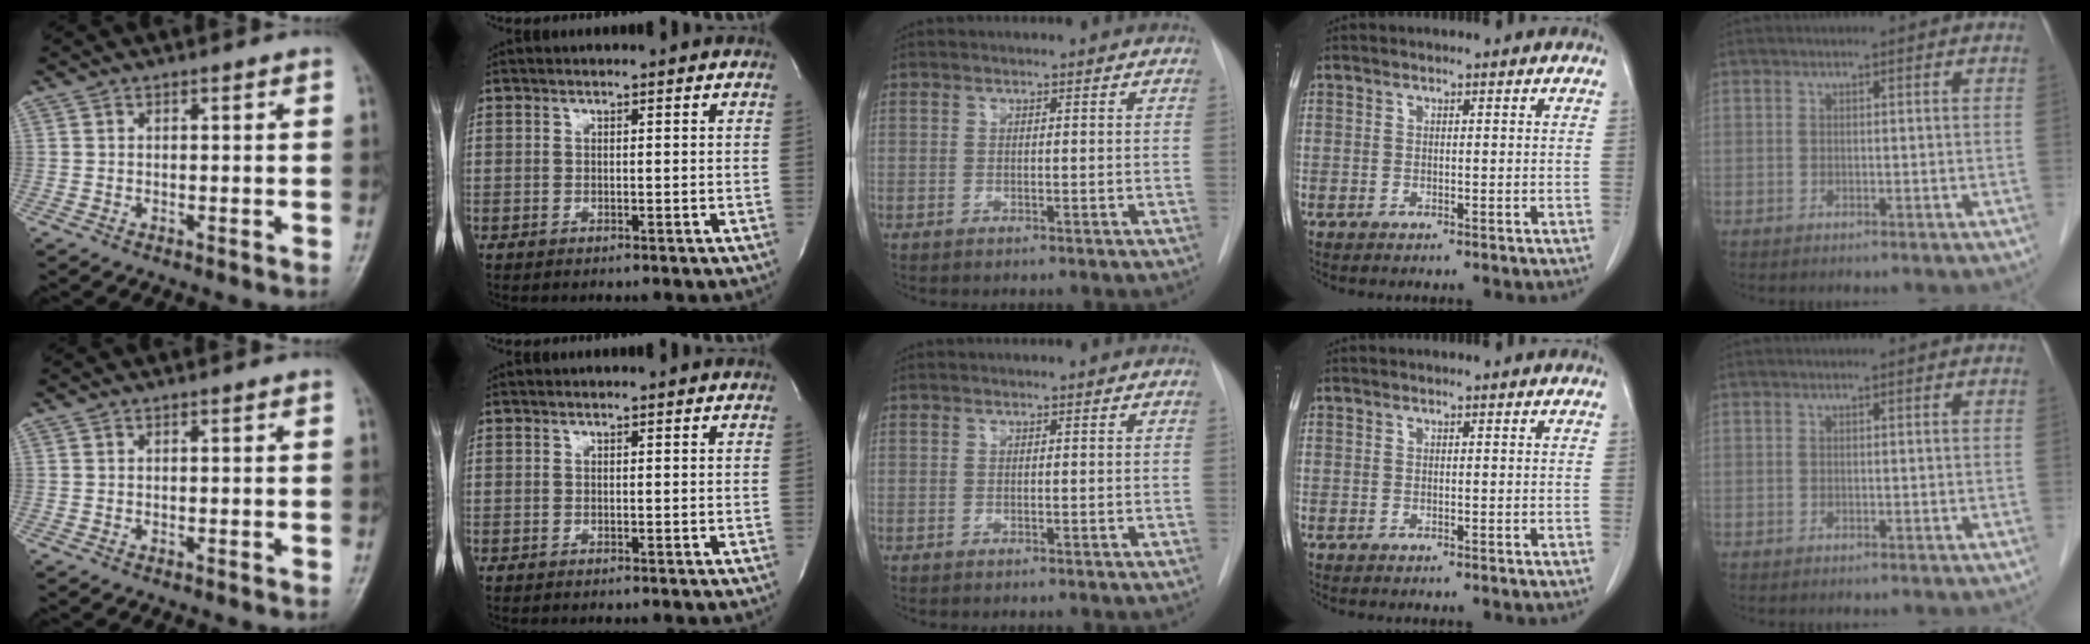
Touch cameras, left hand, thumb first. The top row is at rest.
{}